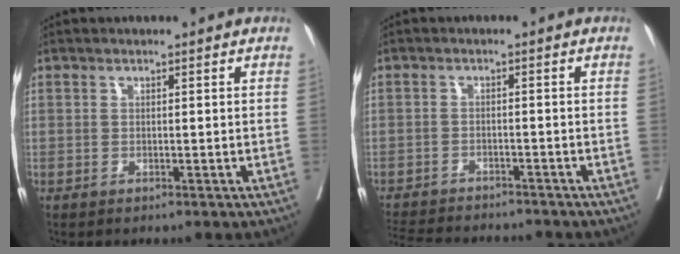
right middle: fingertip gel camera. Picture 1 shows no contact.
{"total": 12.1, "force": [-11.2, 2.3, 4.0], "torque": [-0.078, -0.005, -0.159]}